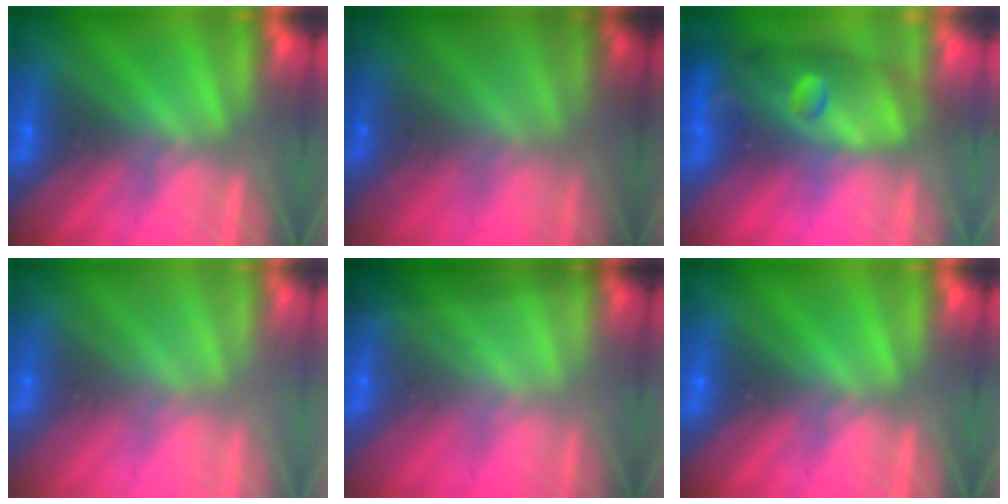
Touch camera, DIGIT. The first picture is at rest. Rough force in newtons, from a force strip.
{"total": 1.6}
{"total": 9.8}
{"total": 2.5}
{"total": 1.4}
{"total": 0.0}